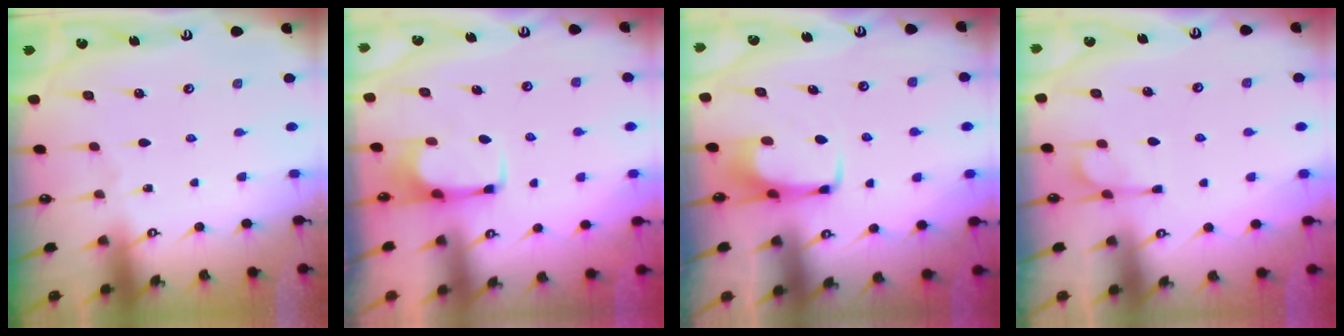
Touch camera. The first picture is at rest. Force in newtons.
{"total": 2.9, "press": 2.9, "slide": 0.5}
{"total": 3.4, "press": 3.4, "slide": 0.3}
{"total": 2.8, "press": 2.4, "slide": 1.5}